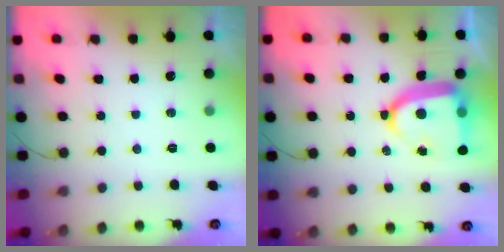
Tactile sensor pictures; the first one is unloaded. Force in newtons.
{"total": 14.6, "press": 14.6, "slide": 1.1}